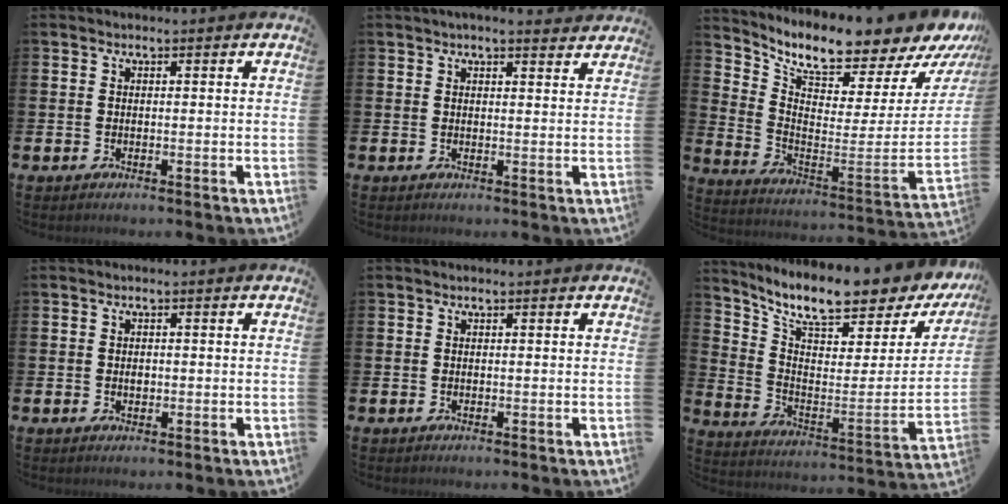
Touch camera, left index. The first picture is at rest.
{"total": 2.5, "force": [2.3, 0.3, 0.7], "torque": [-0.009, -0.009, 0.040]}
{"total": 7.2, "force": [6.8, 0.9, 2.3], "torque": [-0.065, -0.088, 0.105]}
{"total": 1.0, "force": [-0.1, 0.7, 0.7], "torque": [-0.005, 0.002, -0.004]}
{"total": 0.0}
{"total": 9.2, "force": [7.8, 1.8, 4.5], "torque": [-0.111, -0.065, 0.128]}